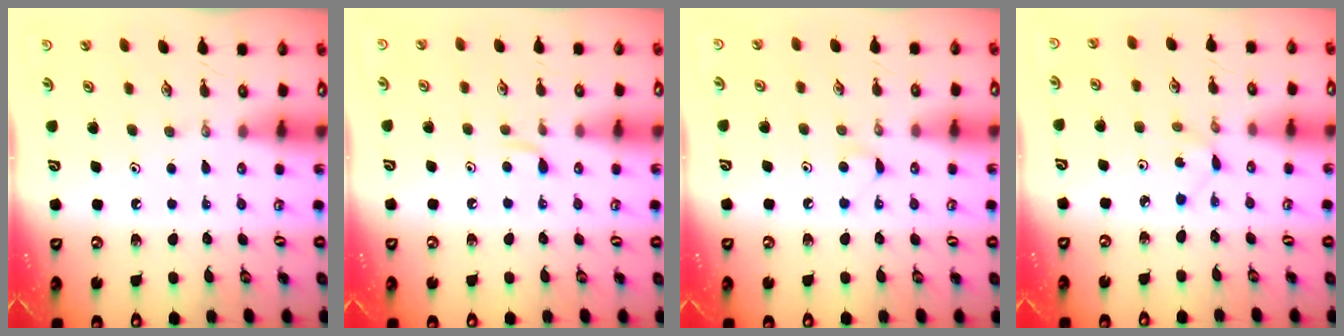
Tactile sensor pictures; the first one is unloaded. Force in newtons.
{"total": 3.7, "press": 3.7, "slide": 0.5}
{"total": 3.2, "press": 3.2, "slide": 0.5}
{"total": 1.3, "press": 1.2, "slide": 0.1}